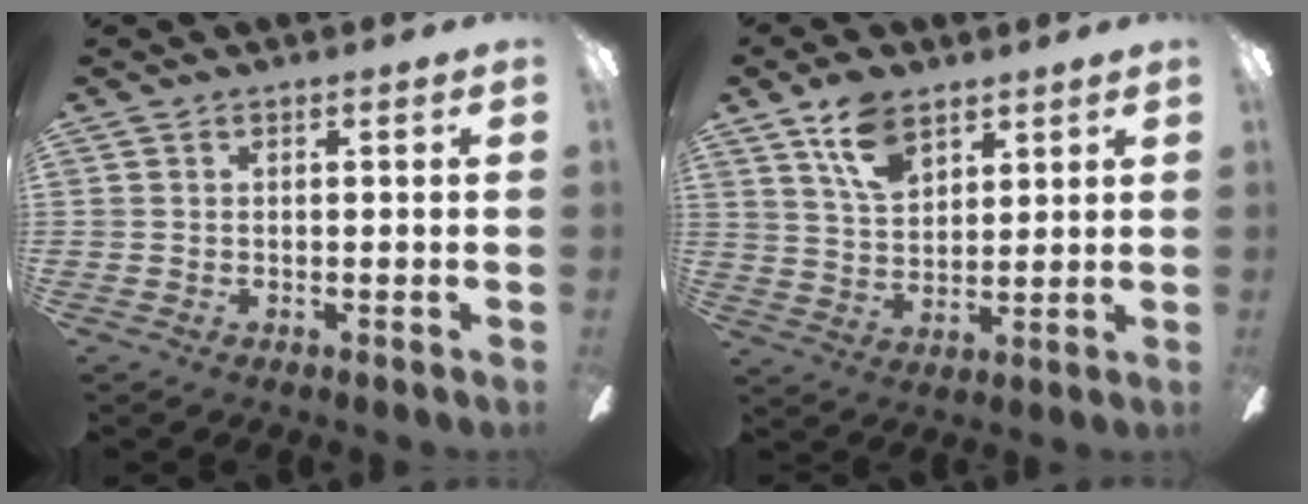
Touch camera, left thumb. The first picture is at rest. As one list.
[{"total": 10.4, "force": [6.6, 5.8, 5.5], "torque": [-0.102, -0.016, 0.123]}]